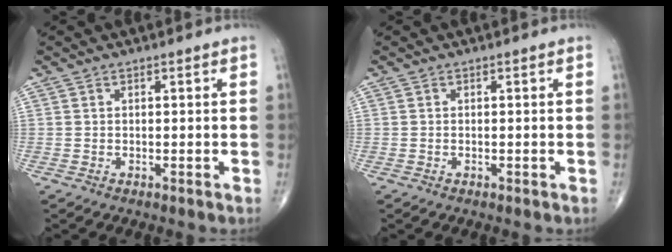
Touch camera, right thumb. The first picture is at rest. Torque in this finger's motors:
{"motor_torque": [-0.02, 0.20, -0.14, -0.07, 0.04]}